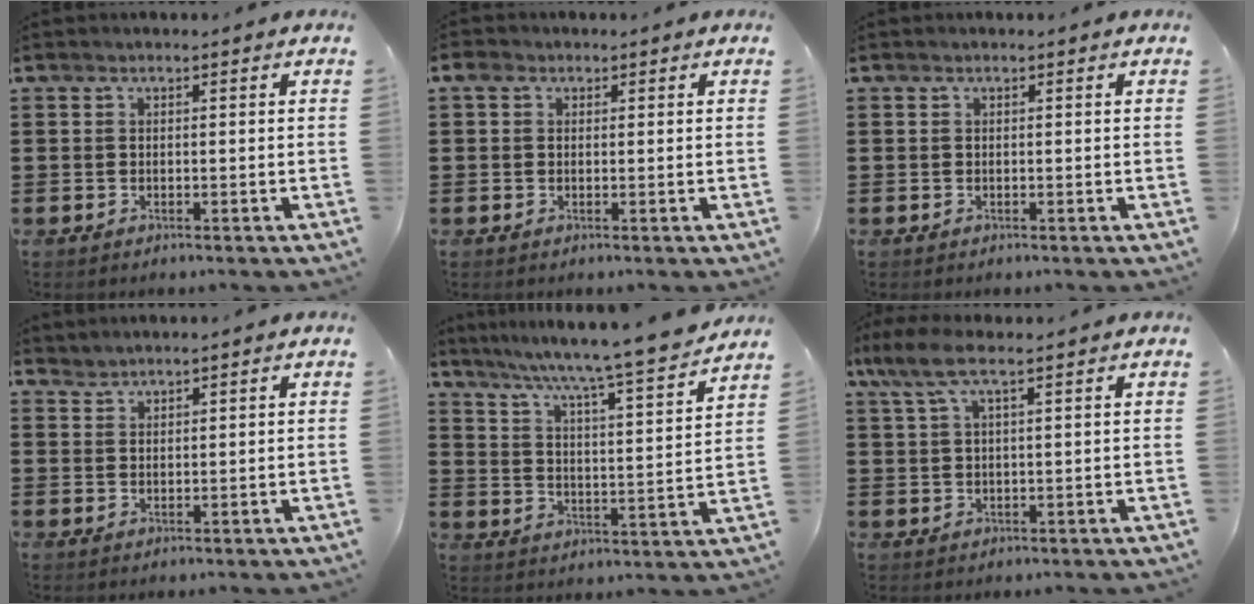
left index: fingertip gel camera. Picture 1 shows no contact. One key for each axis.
{"total": 1.8, "fx": 0.6, "fy": 1.5, "fz": 0.9, "tx": -0.023, "ty": 0.008, "tz": 0.009}
{"total": 0.0}
{"total": 1.4, "fx": 1.3, "fy": -0.2, "fz": -0.3, "tx": 0.003, "ty": -0.001, "tz": 0.027}
{"total": 6.9, "fx": 6.1, "fy": -1.0, "fz": 3.1, "tx": -0.086, "ty": -0.055, "tz": 0.093}
{"total": 5.8, "fx": 3.5, "fy": 1.3, "fz": 4.4, "tx": -0.102, "ty": 0.003, "tz": 0.061}